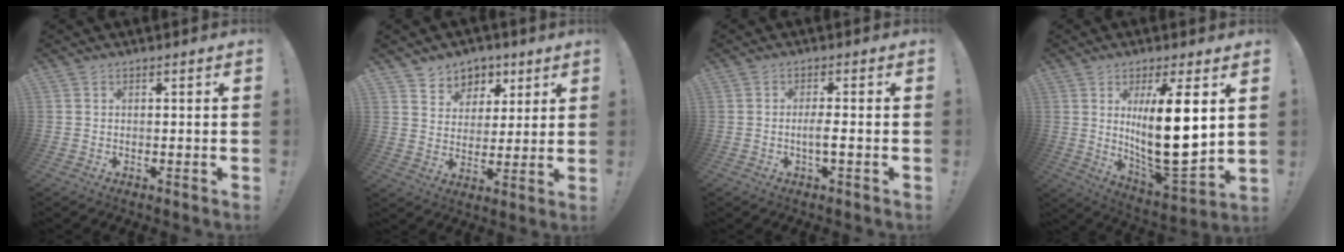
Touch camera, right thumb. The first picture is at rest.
{"total": 7.0, "force": [4.0, 5.7, 0.5], "torque": [-0.005, -0.038, 0.080]}
{"total": 3.7, "force": [-0.9, 0.3, 3.6], "torque": [-0.064, -0.004, -0.016]}
{"total": 17.7, "force": [3.9, 4.9, 16.6], "torque": [-0.282, -0.042, 0.057]}